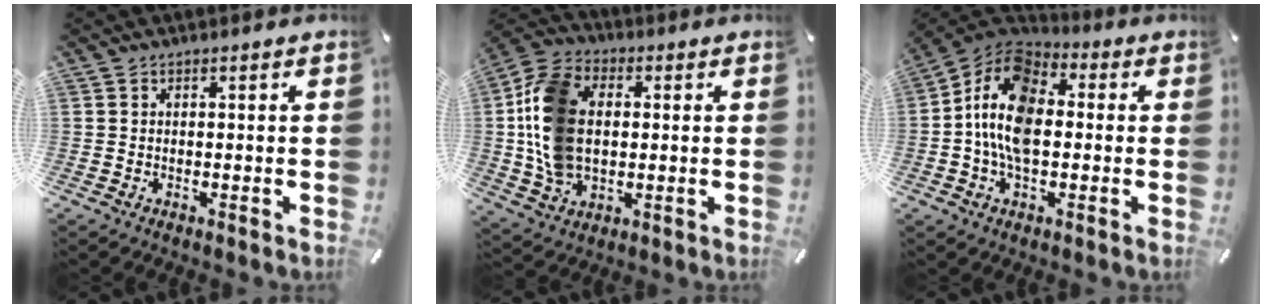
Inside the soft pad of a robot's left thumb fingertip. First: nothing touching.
{"total": 15.6, "force": [0.6, 11.5, 10.5], "torque": [-0.237, 0.011, 0.013]}
{"total": 13.1, "force": [-1.5, 8.2, 10.0], "torque": [-0.222, 0.008, -0.029]}